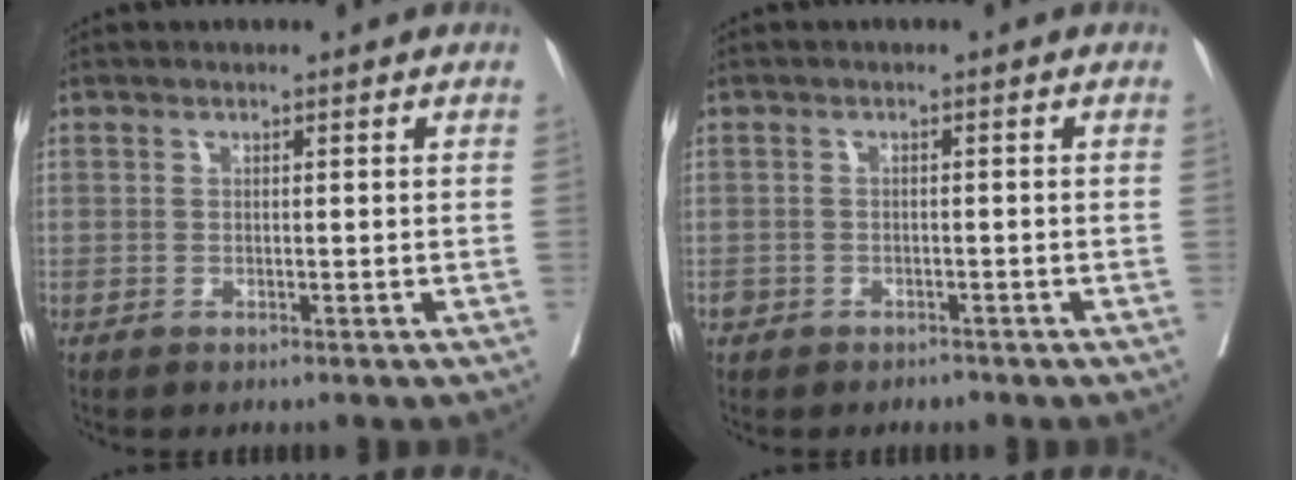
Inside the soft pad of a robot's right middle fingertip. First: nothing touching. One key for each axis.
{"total": 1.8, "fx": -1.4, "fy": 1.2, "fz": 0.2, "tx": -0.008, "ty": 0.003, "tz": -0.023}